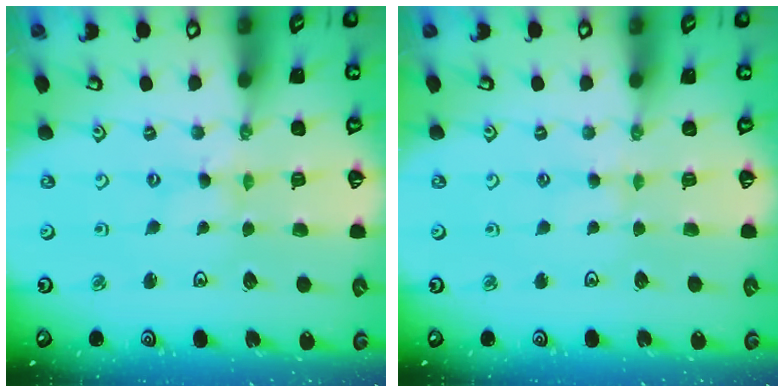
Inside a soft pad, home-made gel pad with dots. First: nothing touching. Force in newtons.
{"total": 2.3, "press": 2.3, "slide": 0.4}